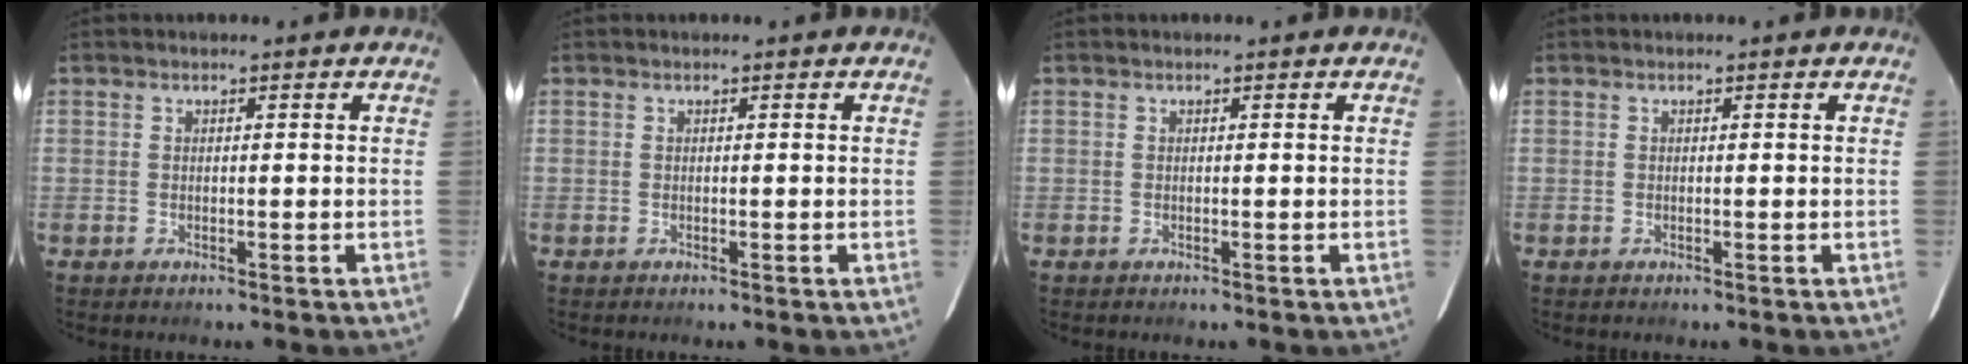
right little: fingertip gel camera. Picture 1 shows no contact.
{"total": 0.0}
{"total": 0.0}
{"total": 0.0}